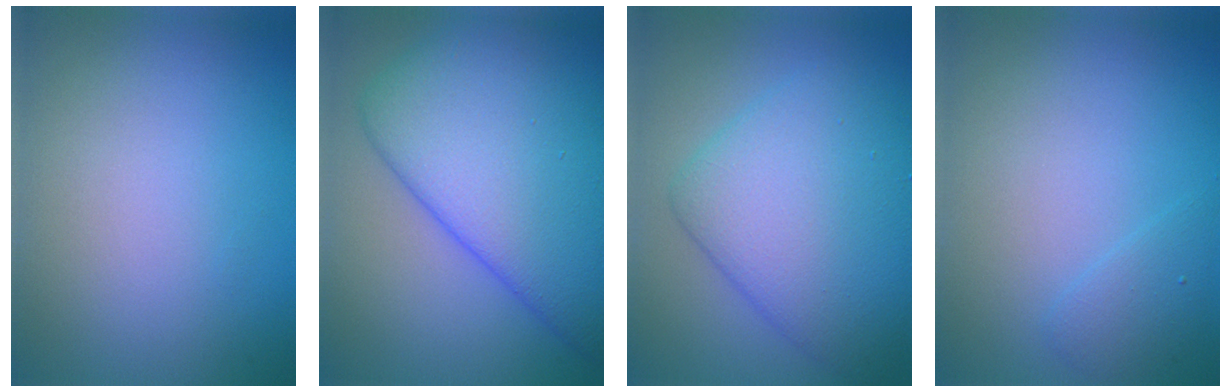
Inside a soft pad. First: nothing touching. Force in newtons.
{"total": 12.2, "press": 12.2, "slide": 0.5}
{"total": 8.4, "press": 8.4, "slide": 0.3}
{"total": 1.5, "press": 1.5, "slide": 0.1}